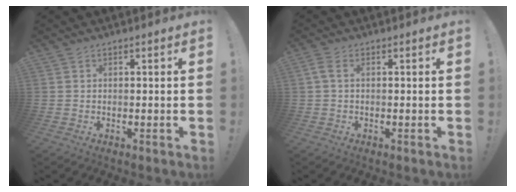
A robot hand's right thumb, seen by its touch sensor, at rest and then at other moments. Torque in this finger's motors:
{"motor_torque": [-0.02, 0.05, 0.47, -0.24, 0.10]}